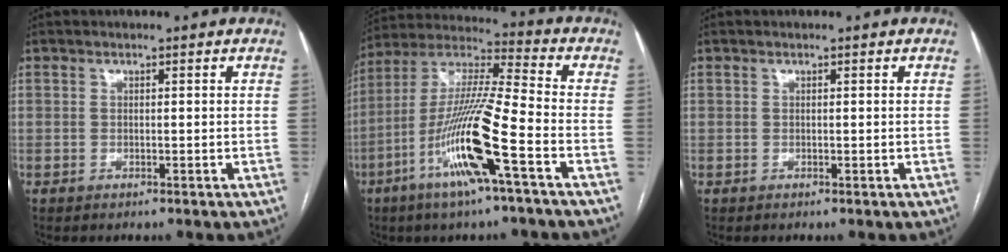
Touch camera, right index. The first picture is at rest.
{"total": 16.3, "force": [-6.8, 0.0, 14.8], "torque": [-0.302, -0.011, -0.132]}
{"total": 0.0}